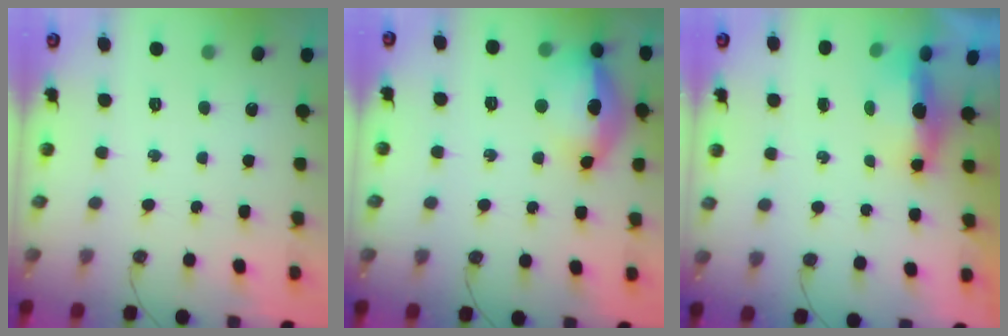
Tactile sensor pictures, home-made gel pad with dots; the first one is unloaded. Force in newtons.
{"total": 15.4, "press": 15.3, "slide": 1.9}
{"total": 14.7, "press": 7.2, "slide": 12.8}